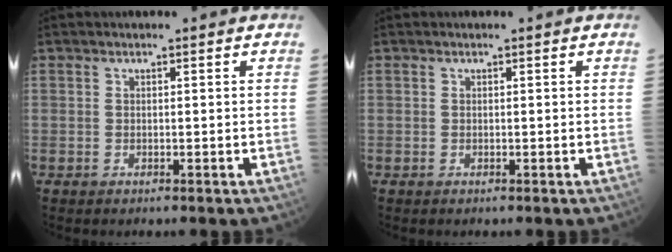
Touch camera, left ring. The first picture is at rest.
{"total": 0.0}